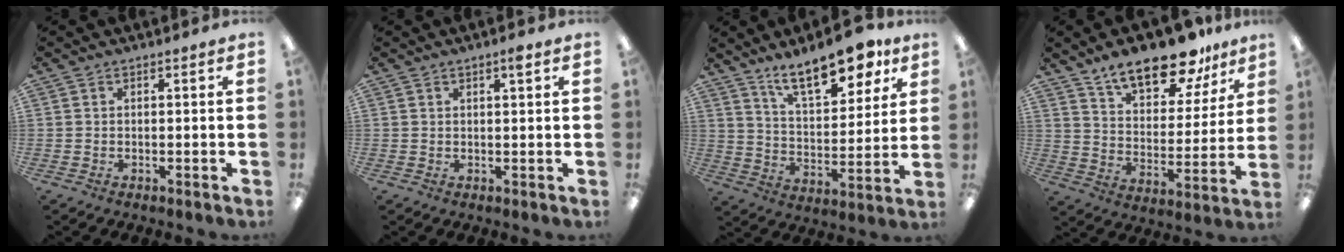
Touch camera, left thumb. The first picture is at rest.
{"total": 2.2, "force": [1.5, 0.4, 1.7], "torque": [-0.028, 0.000, 0.022]}
{"total": 16.5, "force": [12.3, 6.1, 9.1], "torque": [-0.137, -0.070, 0.208]}
{"total": 17.3, "force": [14.0, 6.5, 7.8], "torque": [-0.128, -0.090, 0.244]}